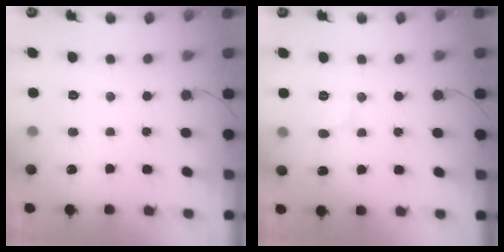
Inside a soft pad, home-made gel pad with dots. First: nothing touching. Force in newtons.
{"total": 4.8, "press": 4.8, "slide": 0.4}